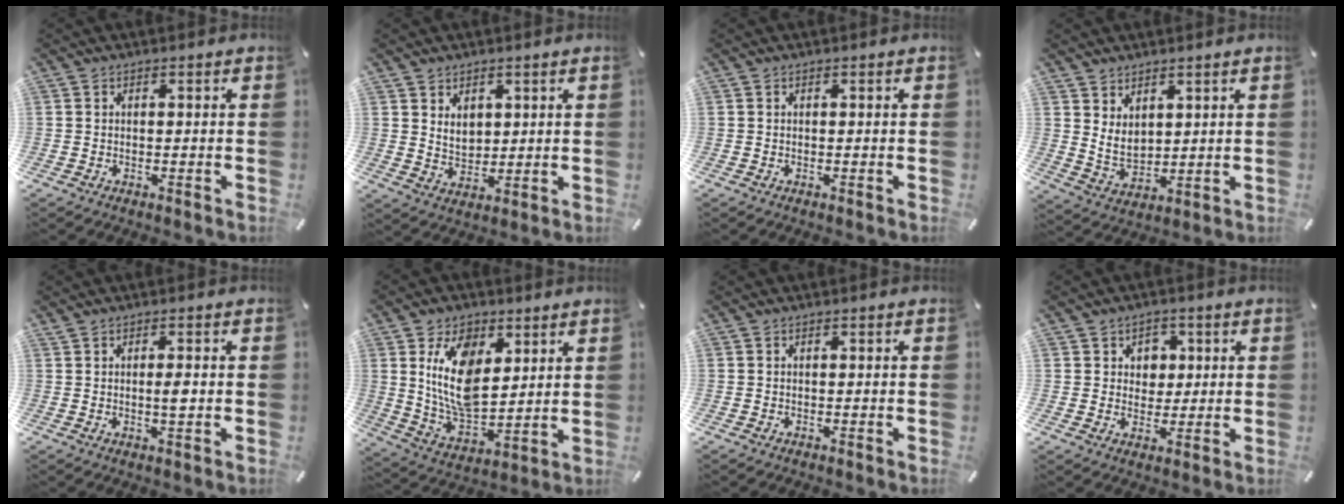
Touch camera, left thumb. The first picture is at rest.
{"total": 5.1, "force": [2.5, 4.0, 1.9], "torque": [-0.027, -0.011, 0.041]}
{"total": 0.0}
{"total": 5.6, "force": [3.7, 3.7, 1.9], "torque": [-0.039, -0.026, 0.066]}
{"total": 2.9, "force": [0.2, 0.6, 2.8], "torque": [-0.052, -0.002, 0.001]}
{"total": 14.7, "force": [5.0, 9.2, 10.3], "torque": [-0.222, -0.014, 0.087]}
{"total": 0.0}
{"total": 5.1, "force": [1.2, 4.7, 1.6], "torque": [-0.020, 0.002, 0.016]}